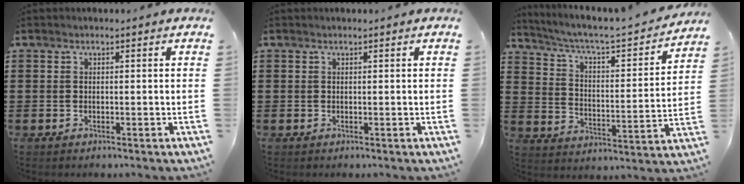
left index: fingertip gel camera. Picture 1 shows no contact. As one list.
[{"total": 0.0}, {"total": 4.2, "force": [3.5, 0.6, 2.2], "torque": [-0.064, -0.036, 0.047]}]